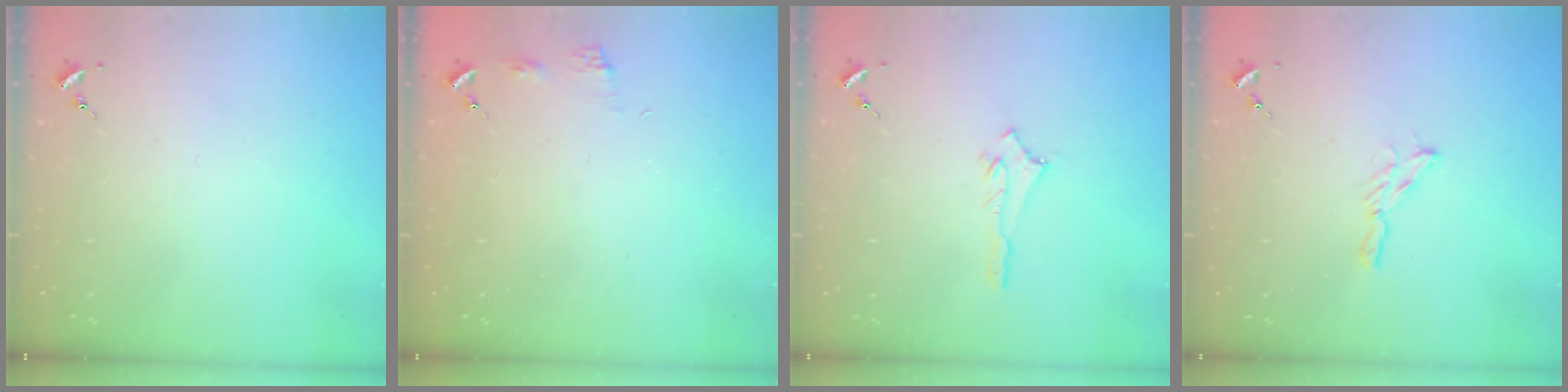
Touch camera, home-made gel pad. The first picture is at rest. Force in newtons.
{"total": 5.1, "press": 5.0, "slide": 0.7}
{"total": 2.5, "press": 2.5, "slide": 0.2}
{"total": 5.3, "press": 5.3, "slide": 0.5}